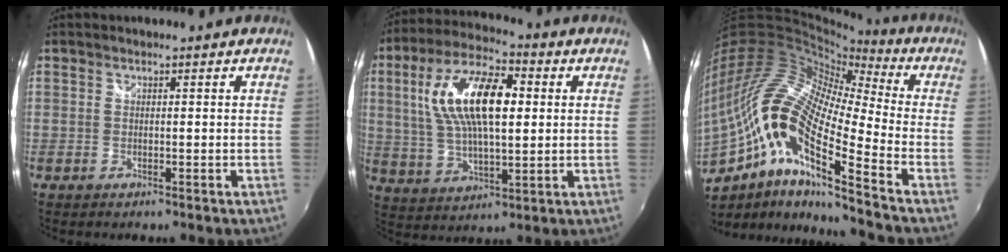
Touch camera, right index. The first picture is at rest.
{"total": 17.1, "force": [3.5, 7.4, 15.1], "torque": [-0.288, 0.019, 0.063]}
{"total": 23.6, "force": [-6.6, 6.1, 21.8], "torque": [-0.370, -0.049, -0.148]}